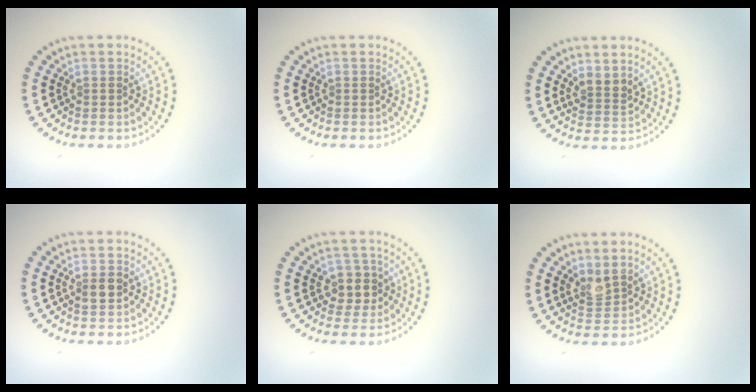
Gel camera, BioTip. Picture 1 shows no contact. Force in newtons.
{"total": 0.0}
{"total": 2.1, "press": 1.7, "slide": 1.2}
{"total": 1.7, "press": 1.7, "slide": 0.2}
{"total": 2.6, "press": 2.3, "slide": 1.2}
{"total": 2.0, "press": 1.7, "slide": 1.1}